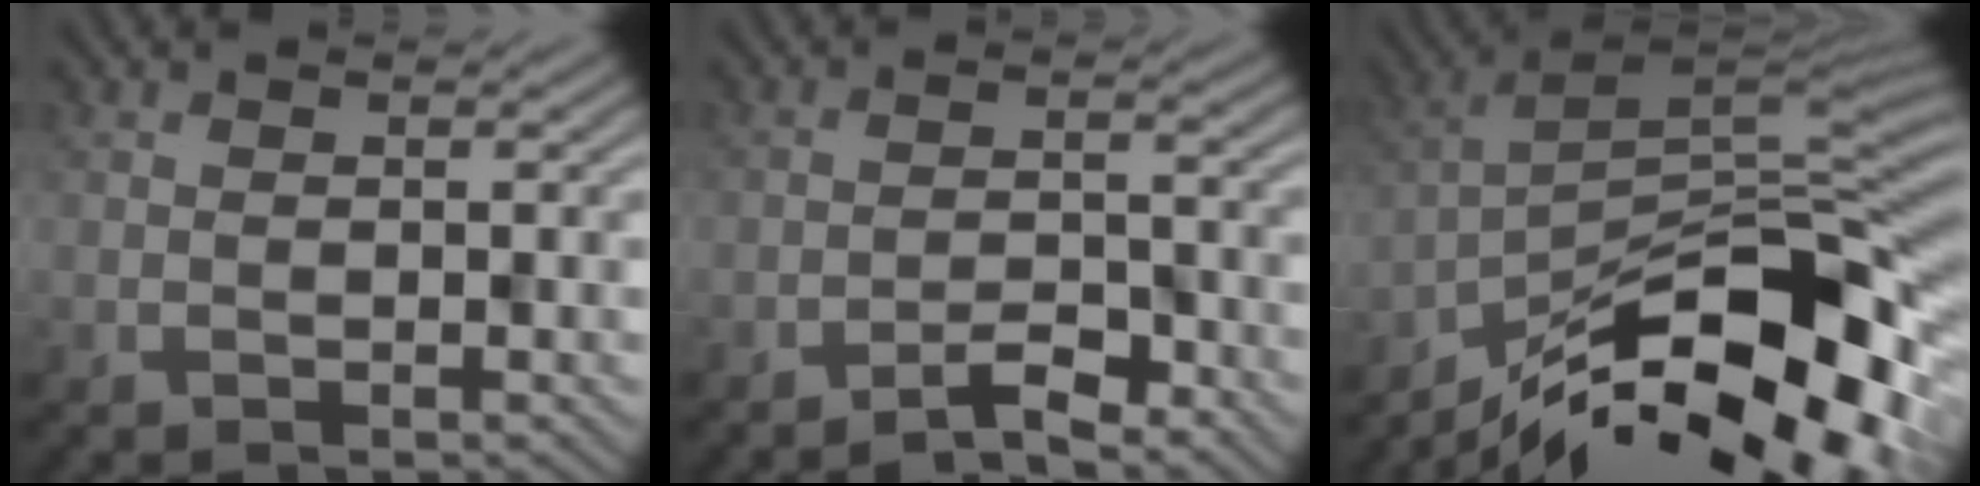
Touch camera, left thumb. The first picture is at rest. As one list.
[{"total": 3.6, "force": [-3.0, 0.6, 1.8], "torque": [-0.033, 0.006, -0.058]}, {"total": 15.7, "force": [-9.7, 5.4, 11.1], "torque": [-0.217, -0.009, -0.156]}]